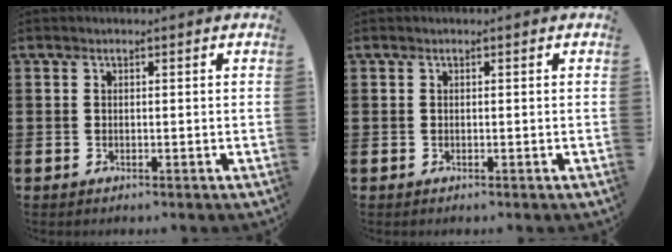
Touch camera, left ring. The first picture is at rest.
{"total": 0.0}